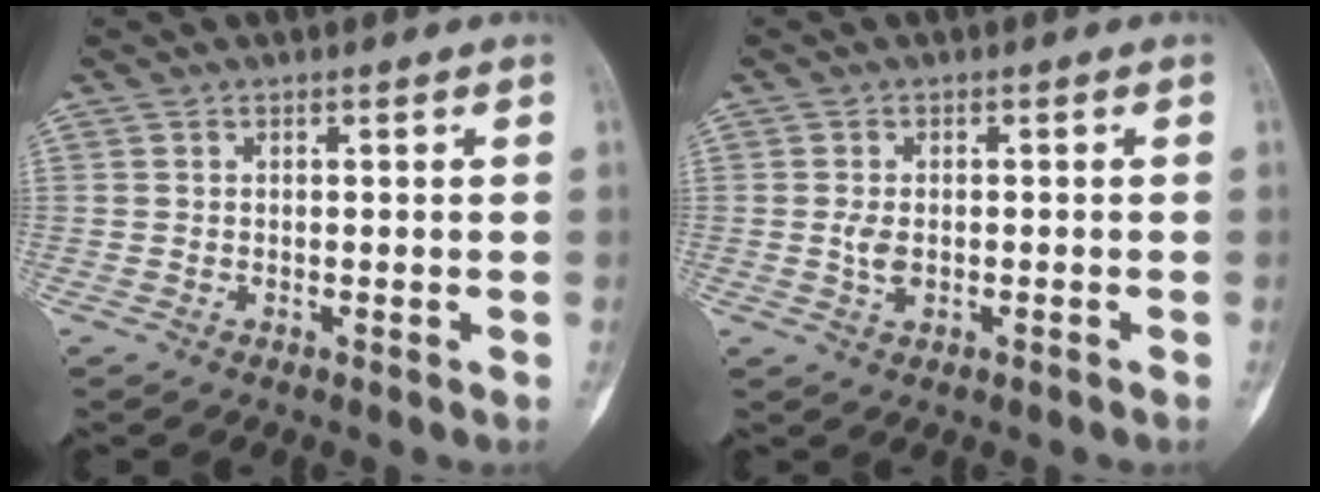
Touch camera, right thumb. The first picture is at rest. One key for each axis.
{"total": 2.4, "fx": -0.4, "fy": 1.2, "fz": 2.0, "tx": -0.049, "ty": 0.003, "tz": -0.005}